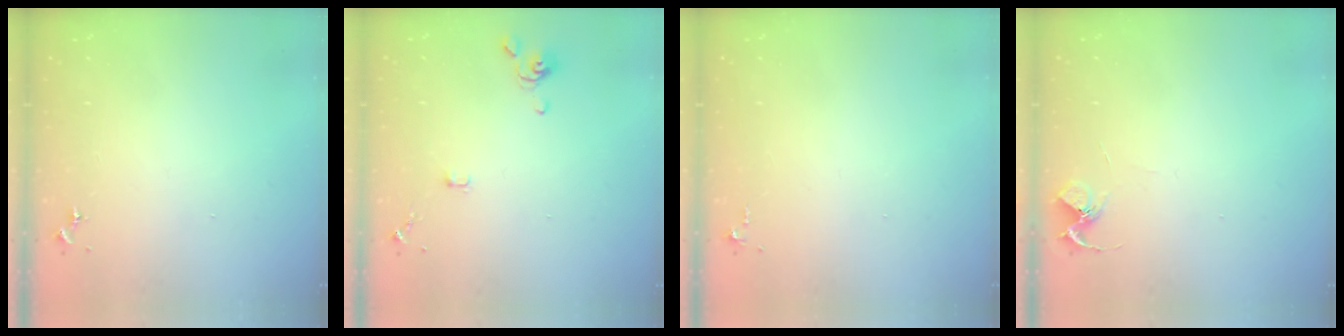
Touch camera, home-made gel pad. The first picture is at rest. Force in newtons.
{"total": 3.9, "press": 3.8, "slide": 0.9}
{"total": 3.8, "press": 3.8, "slide": 0.6}
{"total": 5.8, "press": 5.8, "slide": 0.5}